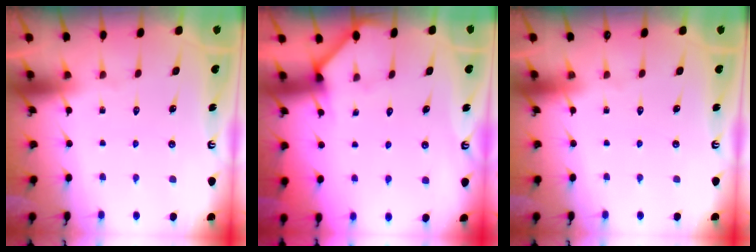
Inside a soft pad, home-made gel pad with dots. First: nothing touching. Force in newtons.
{"total": 2.5, "press": 2.5, "slide": 0.1}
{"total": 0.0}